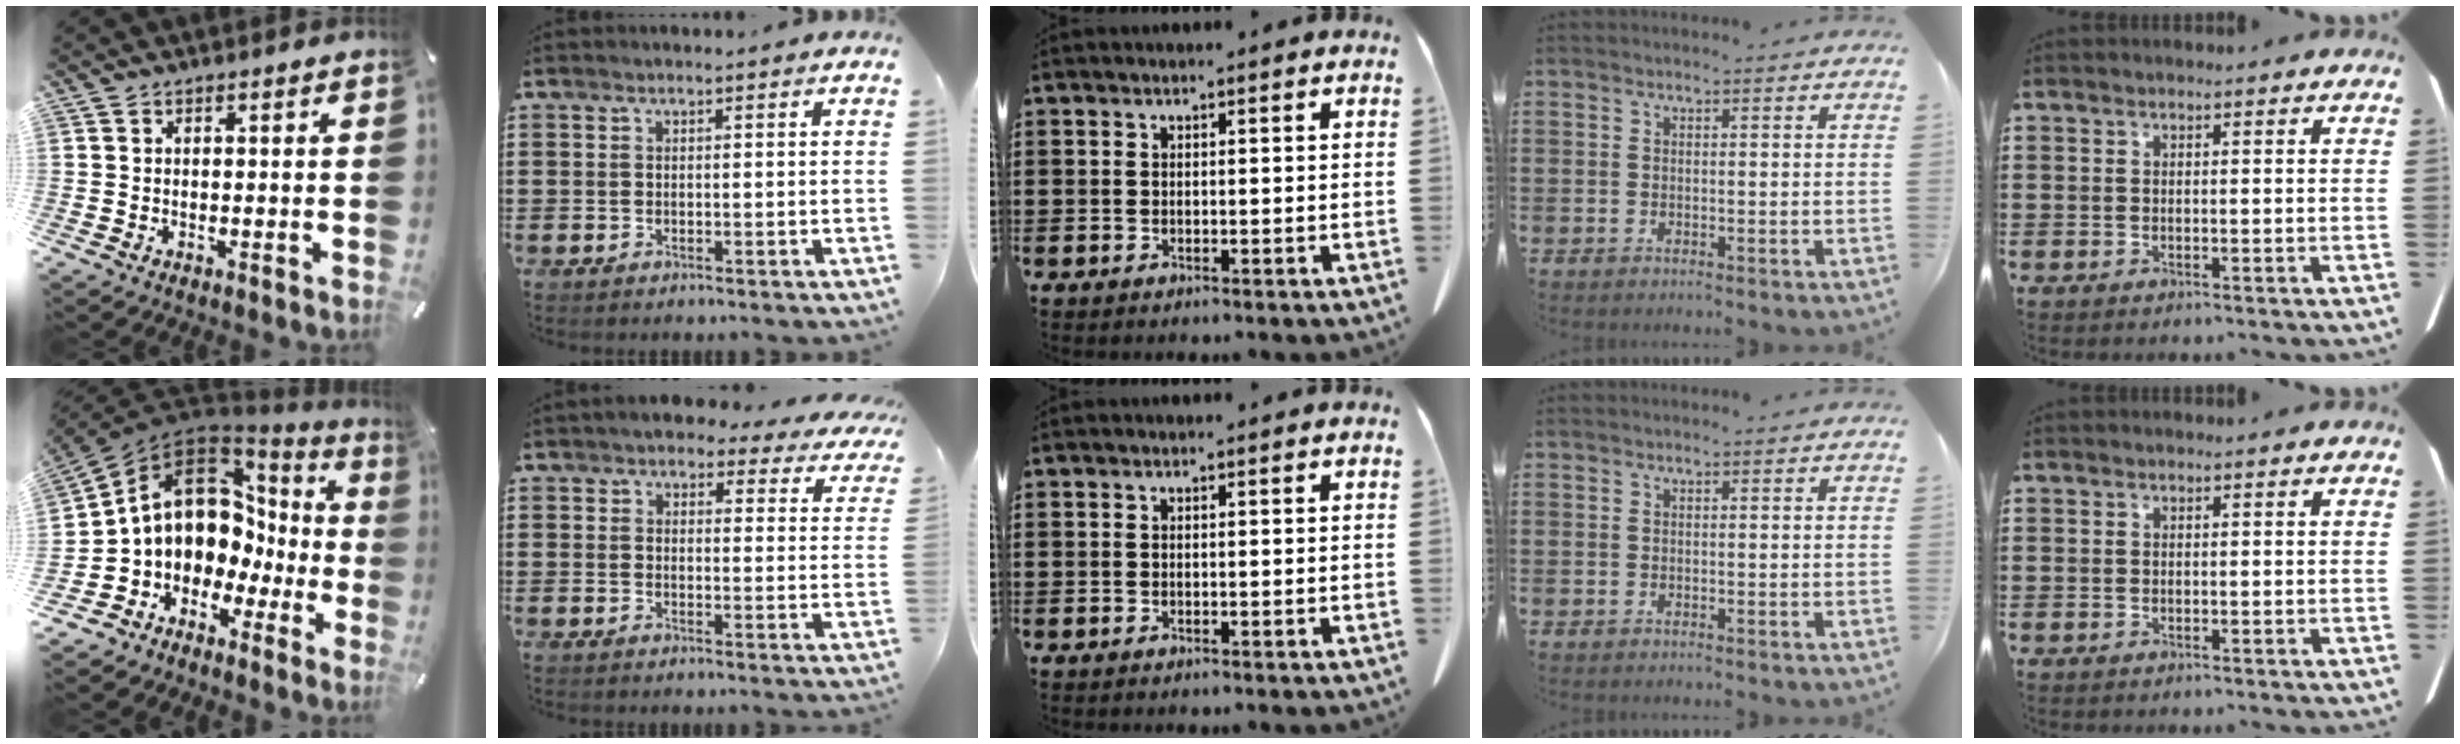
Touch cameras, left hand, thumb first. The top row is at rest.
{"thumb": {"total": 13.4, "force": [2.9, 11.0, 7.1], "torque": [-0.142, -0.029, 0.058]}, "index": {"total": 4.2, "force": [3.9, 1.0, 1.2], "torque": [-0.033, -0.018, 0.067]}}